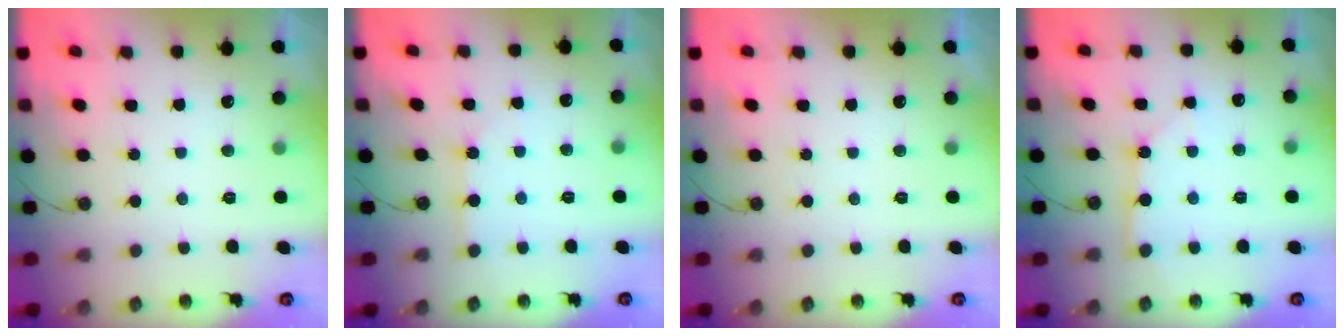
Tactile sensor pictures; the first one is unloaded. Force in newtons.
{"total": 2.9, "press": 2.9, "slide": 0.4}
{"total": 0.0}
{"total": 3.5, "press": 3.5, "slide": 0.4}